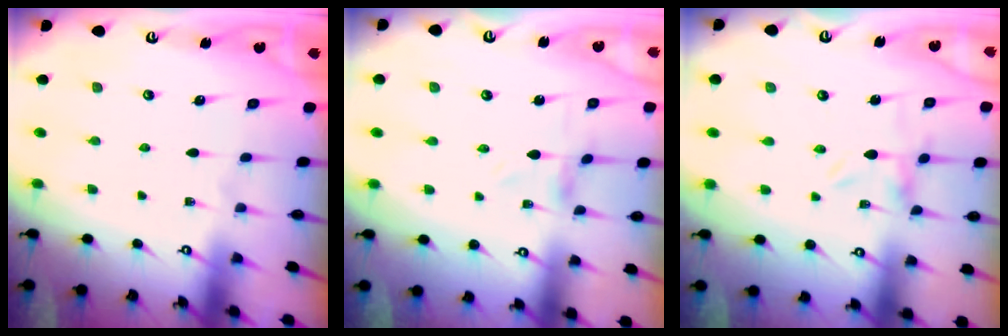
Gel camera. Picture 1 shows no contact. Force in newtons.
{"total": 0.0}
{"total": 0.0}